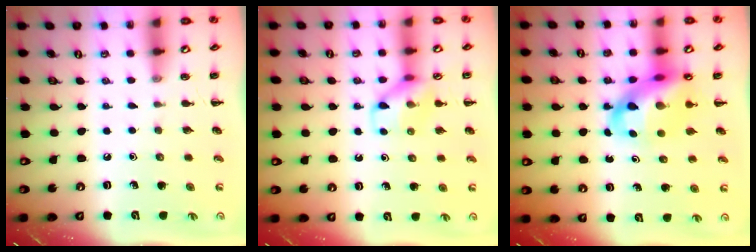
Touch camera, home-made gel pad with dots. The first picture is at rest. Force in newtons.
{"total": 11.9, "press": 11.8, "slide": 1.4}
{"total": 13.4, "press": 13.0, "slide": 3.3}